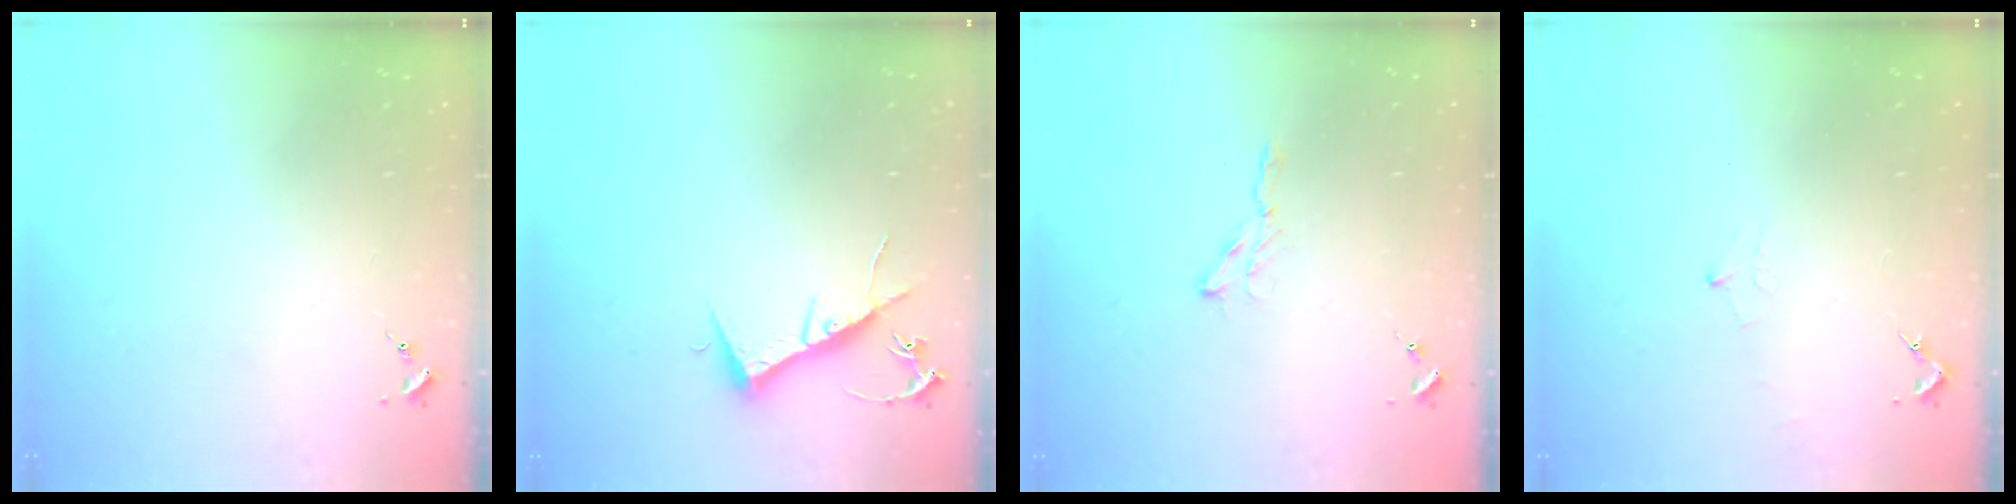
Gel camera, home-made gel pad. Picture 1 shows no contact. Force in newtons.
{"total": 9.6, "press": 9.6, "slide": 0.6}
{"total": 3.6, "press": 3.6, "slide": 0.5}
{"total": 4.1, "press": 4.0, "slide": 0.6}